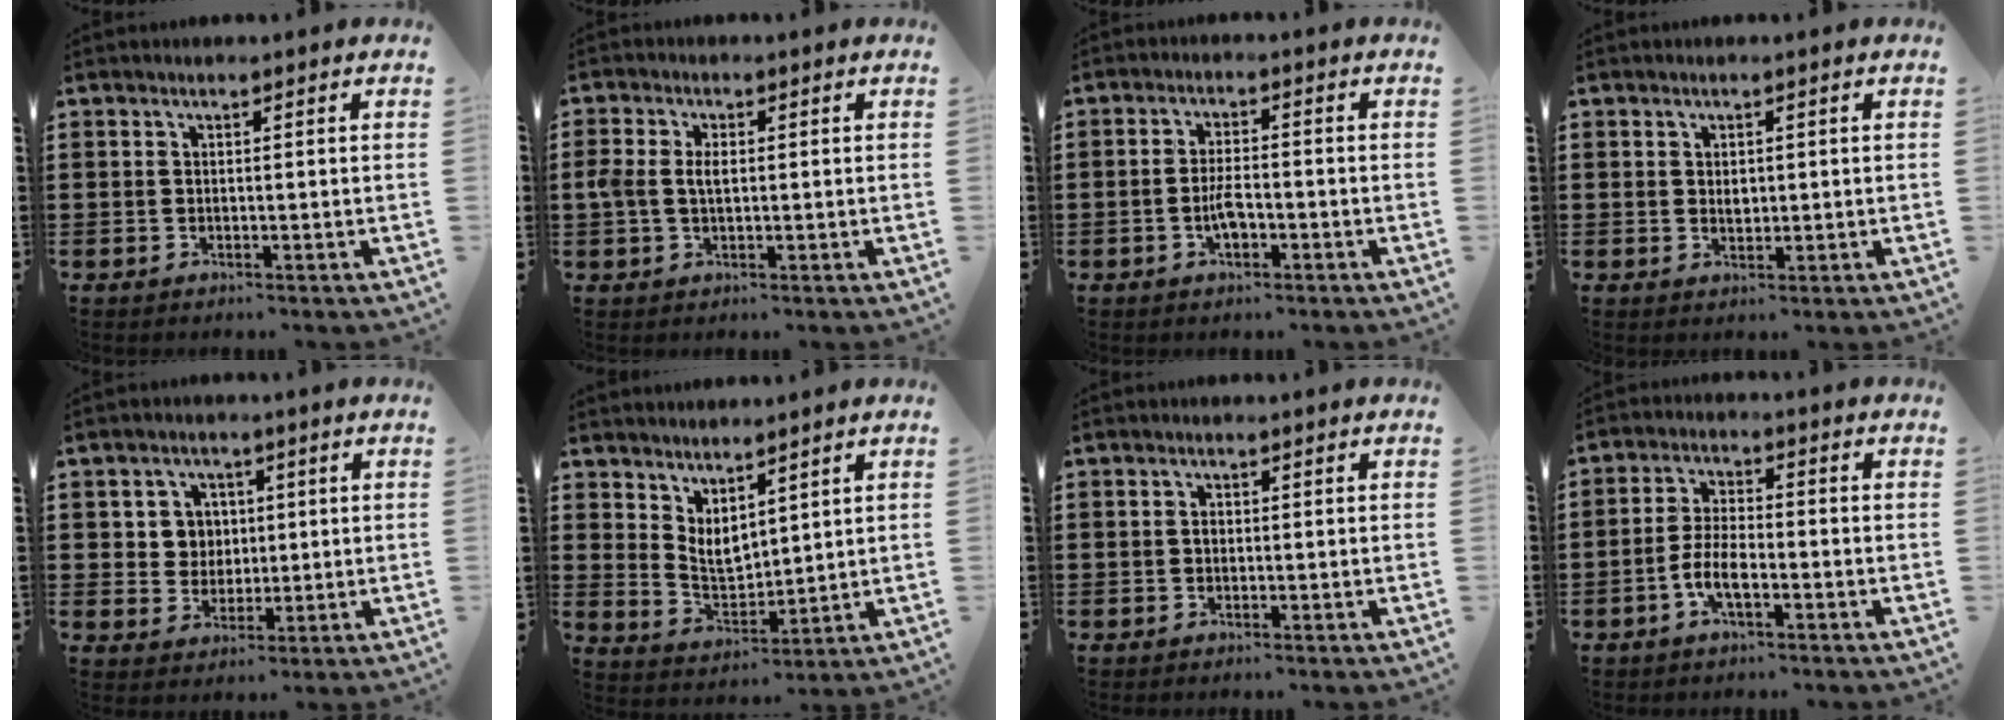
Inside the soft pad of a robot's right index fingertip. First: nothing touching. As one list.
[{"total": 3.3, "force": [0.1, 2.0, 2.7], "torque": [-0.077, 0.001, -0.007]}, {"total": 4.1, "force": [-1.3, 1.5, 3.5], "torque": [-0.076, -0.001, -0.026]}, {"total": 1.6, "force": [0.3, 1.0, 1.2], "torque": [-0.024, 0.005, 0.005]}, {"total": 4.6, "force": [0.9, 4.3, 1.3], "torque": [-0.044, 0.014, 0.015]}, {"total": 4.3, "force": [3.3, 2.1, 1.9], "torque": [-0.048, -0.010, 0.062]}, {"total": 0.9, "force": [-0.1, 0.6, 0.7], "torque": [-0.014, 0.002, -0.001]}, {"total": 5.4, "force": [-2.4, 1.7, 4.6], "torque": [-0.113, -0.007, -0.051]}]